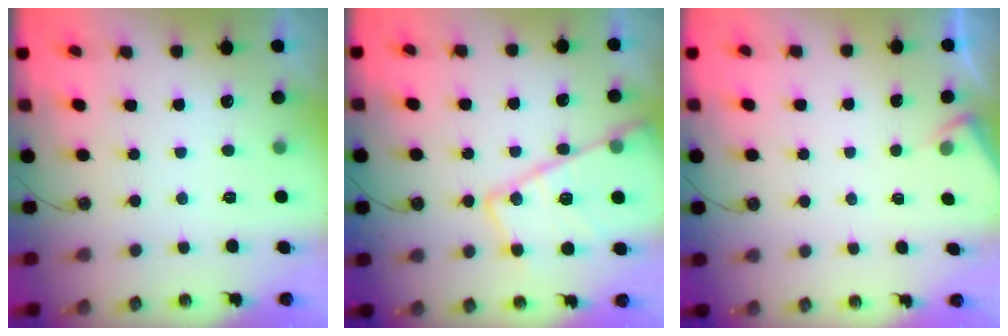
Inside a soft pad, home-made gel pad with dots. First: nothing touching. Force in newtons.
{"total": 20.5, "press": 20.4, "slide": 1.9}
{"total": 2.7, "press": 2.6, "slide": 0.5}